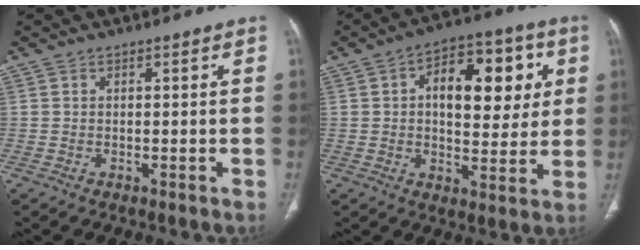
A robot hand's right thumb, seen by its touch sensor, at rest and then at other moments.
{"total": 16.5, "force": [3.8, 9.1, 13.3], "torque": [-0.143, 0.010, 0.052]}